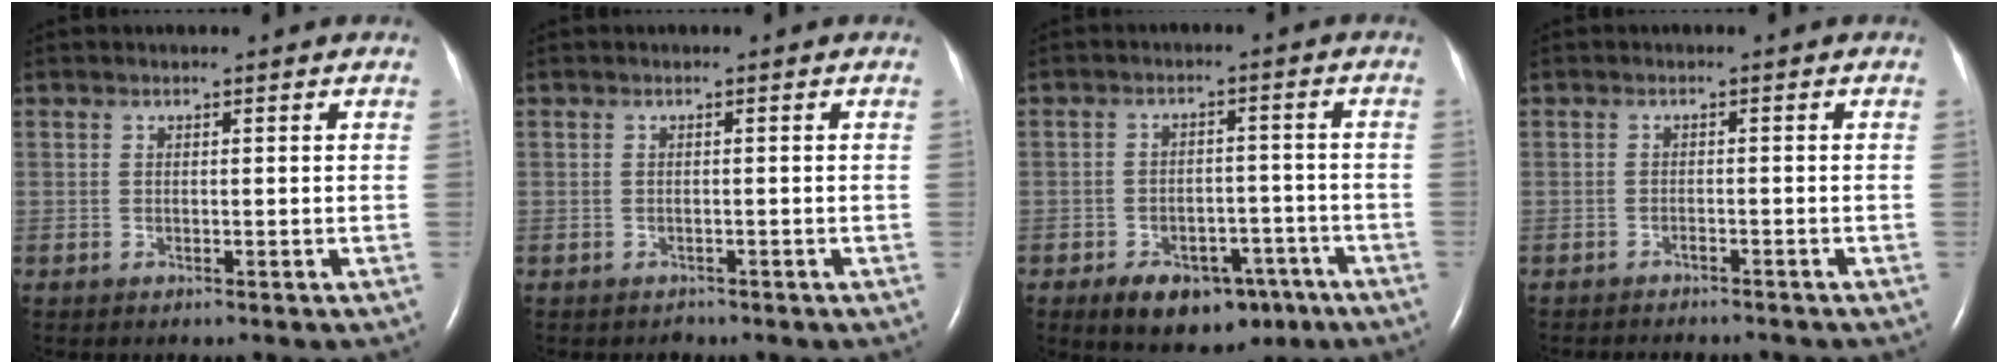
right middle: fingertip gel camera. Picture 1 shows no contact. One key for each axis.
{"total": 0.8, "fx": -0.7, "fy": 0.5, "fz": -0.1, "tx": -0.005, "ty": 0.000, "tz": -0.009}
{"total": 10.8, "fx": -6.6, "fy": 6.2, "fz": 5.9, "tx": -0.080, "ty": 0.016, "tz": -0.088}
{"total": 6.1, "fx": -5.6, "fy": 1.3, "fz": 2.0, "tx": -0.029, "ty": -0.004, "tz": -0.069}